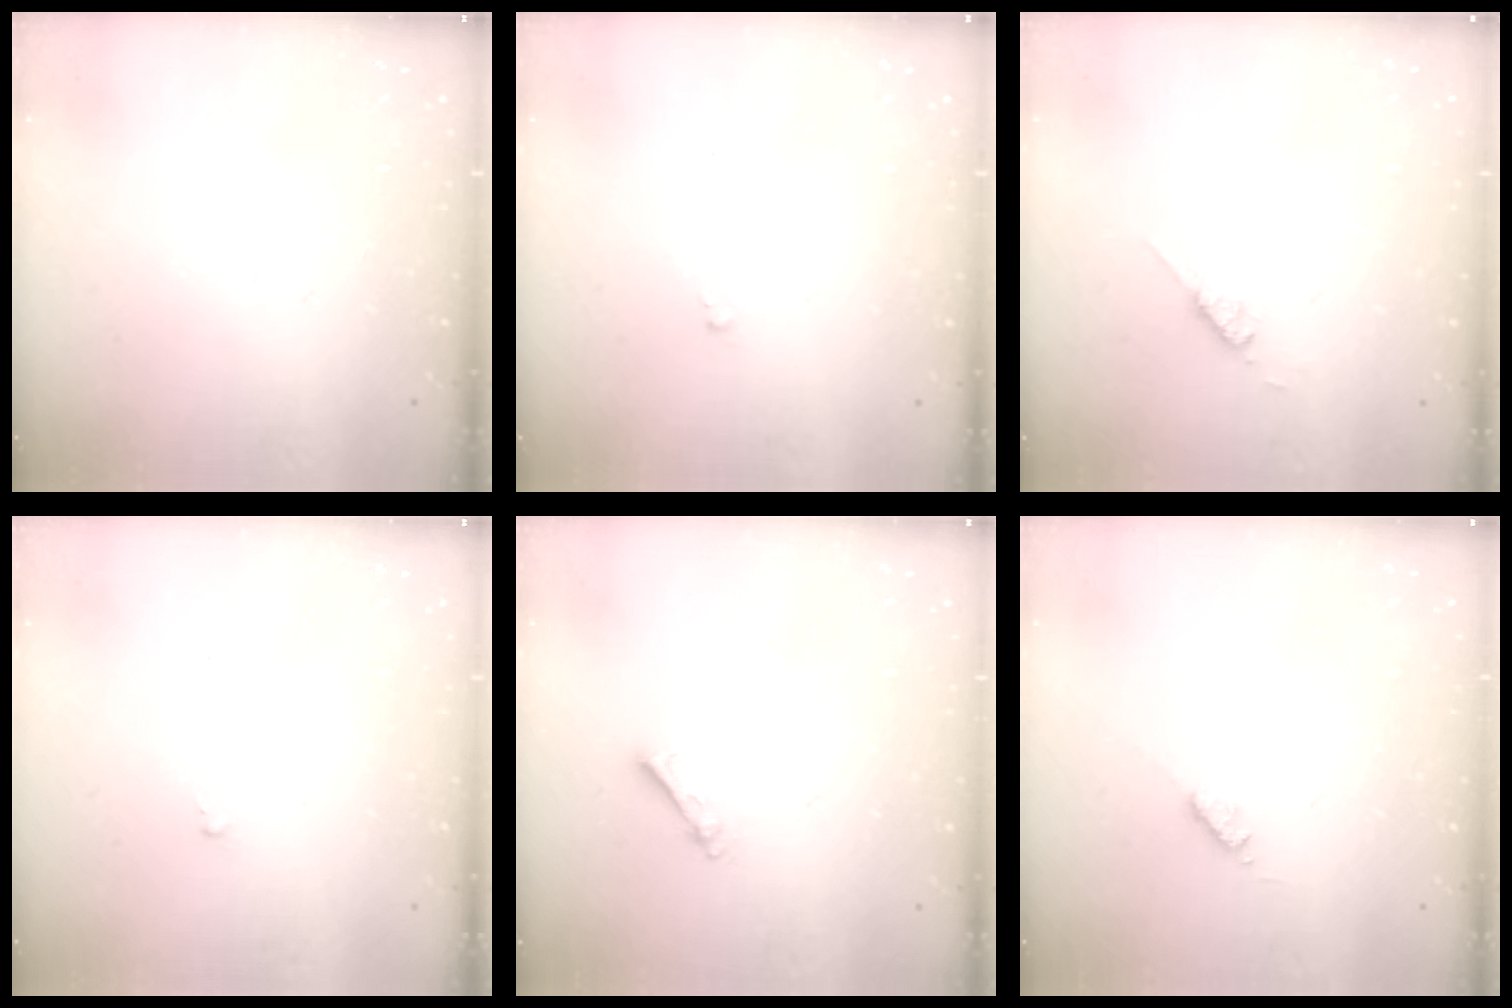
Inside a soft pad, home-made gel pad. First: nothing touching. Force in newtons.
{"total": 0.0}
{"total": 2.6, "press": 2.6, "slide": 0.3}
{"total": 0.0}
{"total": 2.5, "press": 2.5, "slide": 0.4}
{"total": 2.8, "press": 2.8, "slide": 0.4}